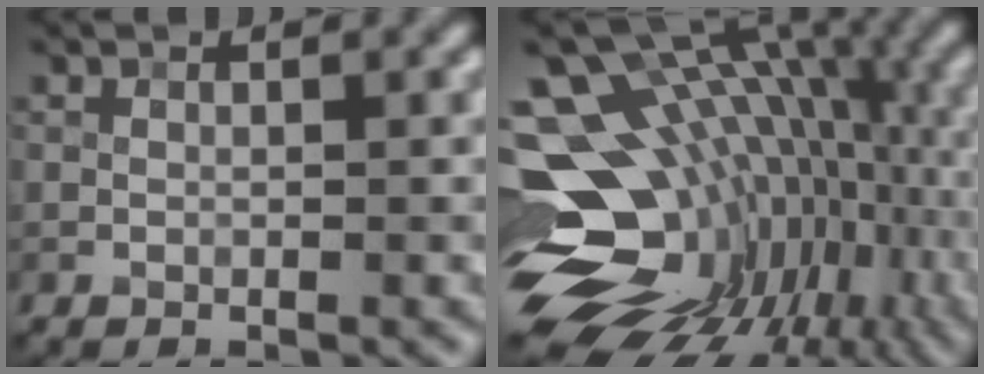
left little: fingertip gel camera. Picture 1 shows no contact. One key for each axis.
{"total": 18.0, "fx": -2.6, "fy": 11.8, "fz": 13.3, "tx": -0.182, "ty": -0.002, "tz": -0.012}